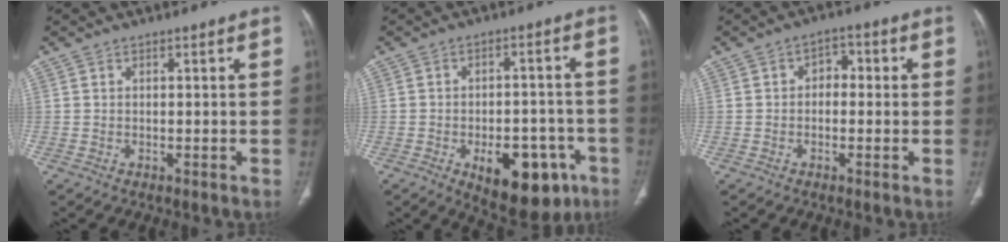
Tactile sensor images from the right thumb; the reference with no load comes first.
{"total": 15.0, "force": [-6.6, 7.9, 10.9], "torque": [-0.115, 0.030, -0.077]}
{"total": 3.7, "force": [0.1, 2.7, 2.6], "torque": [-0.018, 0.016, -0.008]}